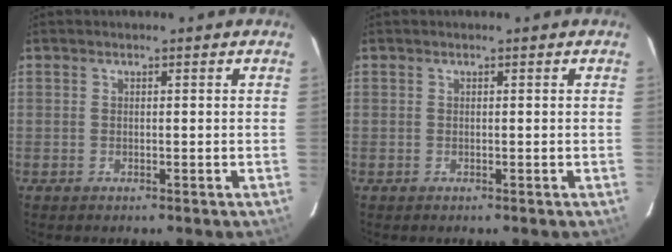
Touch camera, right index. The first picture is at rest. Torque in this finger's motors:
{"motor_torque": [0.25, 0.23, -0.02, 0.00]}